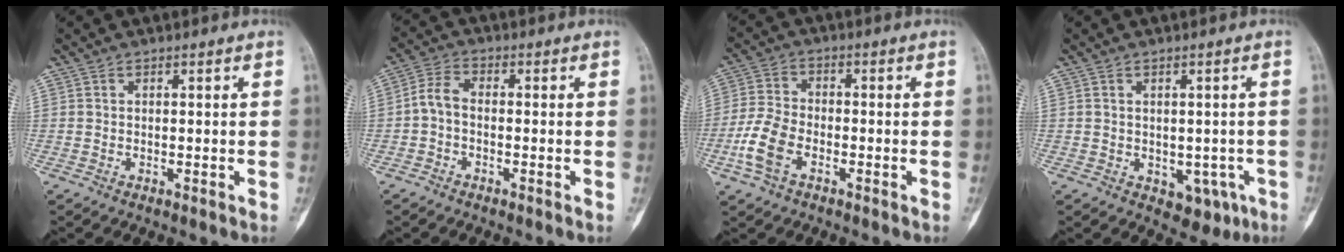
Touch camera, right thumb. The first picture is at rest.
{"total": 4.2, "force": [-1.0, 2.5, 3.3], "torque": [-0.065, 0.017, -0.032]}
{"total": 8.1, "force": [-3.2, 4.9, 5.6], "torque": [-0.124, 0.017, -0.069]}
{"total": 5.6, "force": [-1.6, 4.0, 3.7], "torque": [-0.018, 0.006, -0.009]}